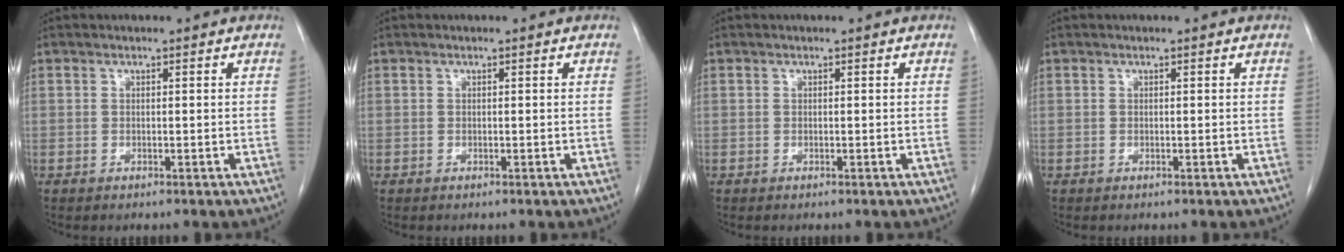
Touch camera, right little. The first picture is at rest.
{"total": 0.0}
{"total": 0.0}
{"total": 0.0}